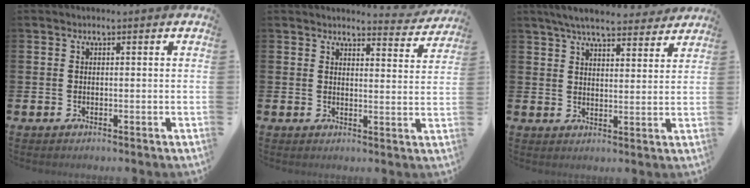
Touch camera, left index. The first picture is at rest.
{"total": 3.4, "force": [3.4, 0.3, 0.2], "torque": [0.005, -0.029, 0.055]}
{"total": 6.4, "force": [6.0, 1.2, 1.9], "torque": [-0.045, -0.026, 0.106]}